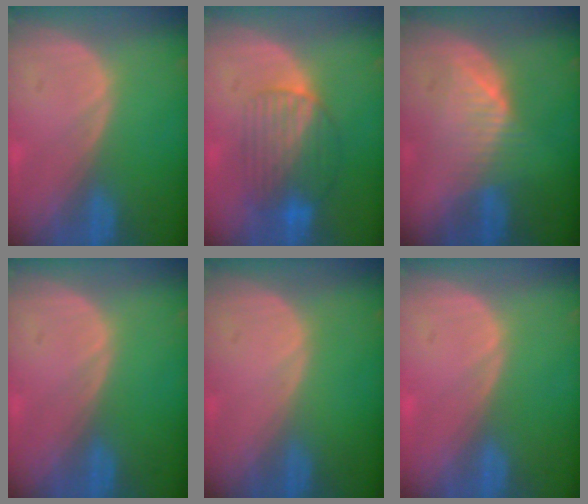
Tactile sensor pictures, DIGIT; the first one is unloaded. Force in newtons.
{"total": 7.8, "press": 7.4, "slide": 2.4}
{"total": 4.8, "press": 4.8, "slide": 0.5}
{"total": 0.0}
{"total": 0.0}
{"total": 0.5, "press": 0.1, "slide": 0.5}